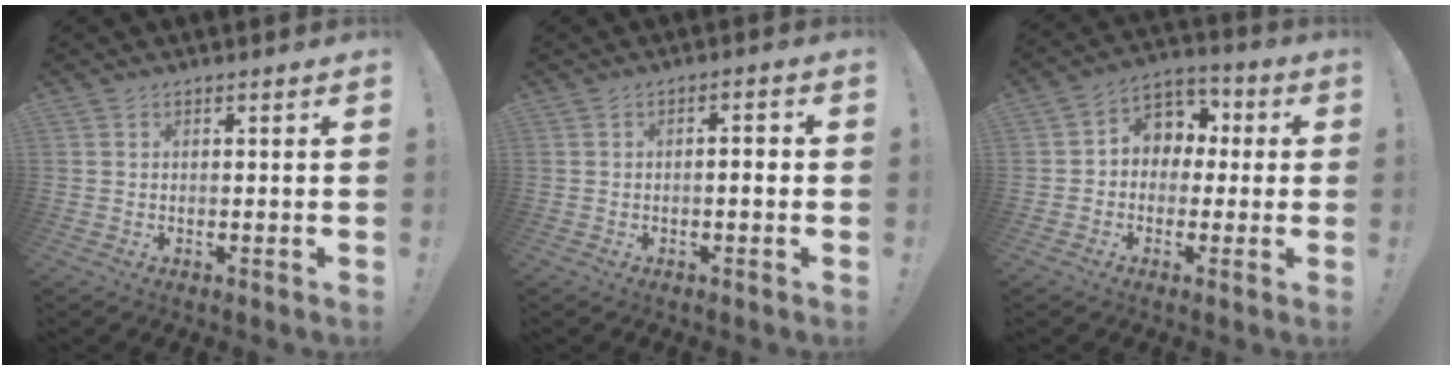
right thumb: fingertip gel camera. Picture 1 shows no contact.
{"total": 2.5, "force": [-0.6, 0.4, 2.4], "torque": [-0.041, 0.007, -0.013]}
{"total": 7.8, "force": [0.4, 7.2, 3.0], "torque": [-0.044, 0.007, 0.018]}